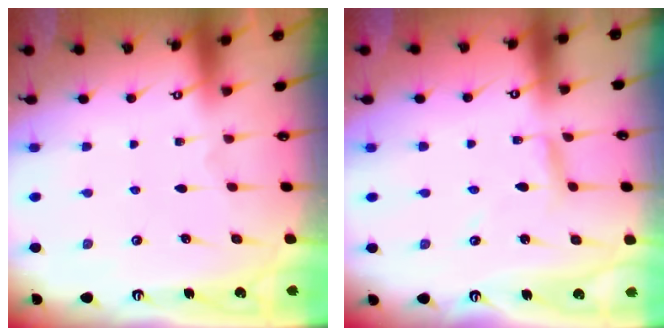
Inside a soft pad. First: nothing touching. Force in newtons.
{"total": 2.8, "press": 2.8, "slide": 0.2}